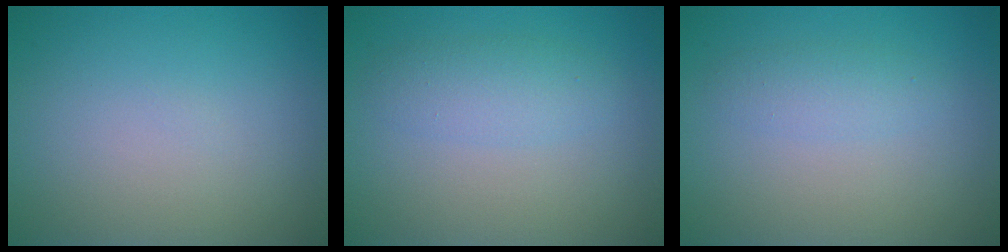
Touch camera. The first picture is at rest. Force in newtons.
{"total": 2.4, "press": 2.4, "slide": 0.0}
{"total": 1.6, "press": 1.6, "slide": 0.0}